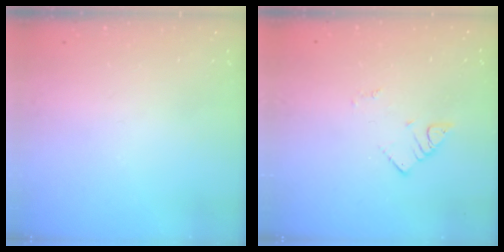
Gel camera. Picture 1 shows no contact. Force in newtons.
{"total": 2.7, "press": 2.7, "slide": 0.4}